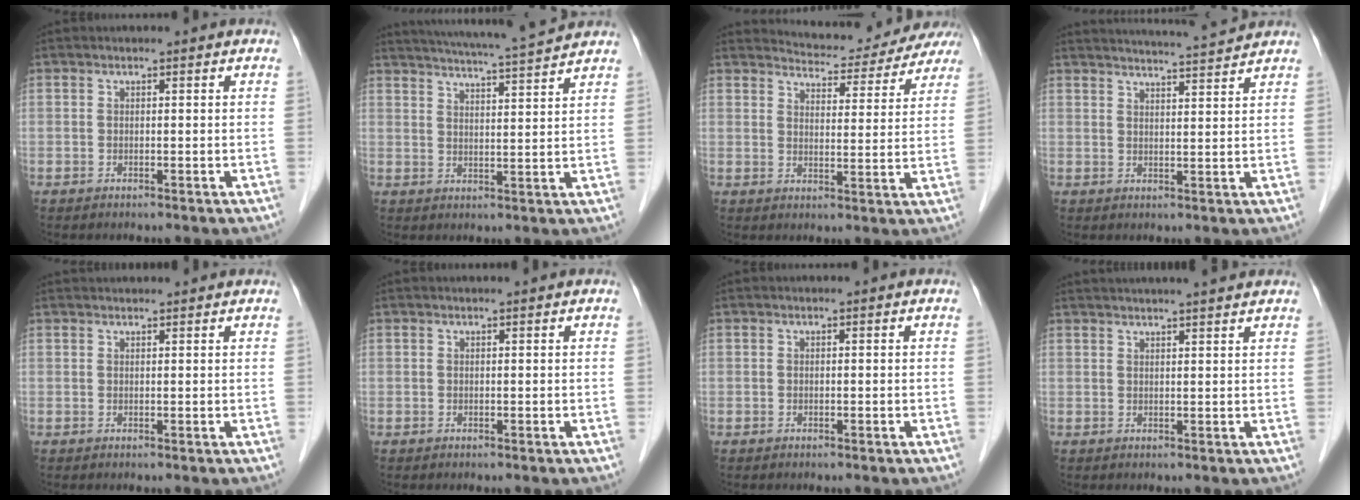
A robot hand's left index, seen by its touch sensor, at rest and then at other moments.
{"total": 12.4, "force": [11.5, -0.7, 4.7], "torque": [-0.087, 0.001, 0.157]}
{"total": 12.8, "force": [12.4, 2.5, 2.1], "torque": [-0.022, -0.011, 0.139]}
{"total": 9.5, "force": [9.2, -0.9, 2.5], "torque": [-0.045, 0.004, 0.122]}
{"total": 5.1, "force": [4.9, 0.6, 1.4], "torque": [-0.016, 0.034, 0.059]}
{"total": 1.1, "force": [1.0, 0.0, 0.4], "torque": [-0.006, 0.007, 0.015]}
{"total": 0.0}
{"total": 11.0, "force": [9.9, 0.3, 4.8], "torque": [-0.075, 0.026, 0.121]}